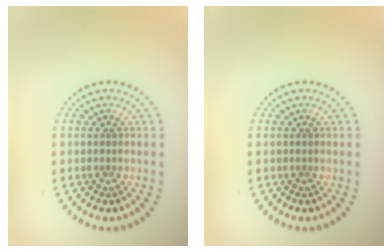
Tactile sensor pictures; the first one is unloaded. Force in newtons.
{"total": 0.0}